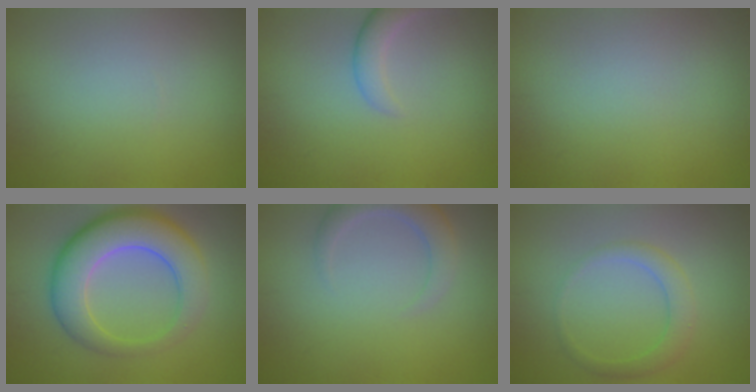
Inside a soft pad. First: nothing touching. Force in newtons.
{"total": 2.6, "press": 2.6, "slide": 0.3}
{"total": 0.0}
{"total": 8.4, "press": 8.4, "slide": 0.3}
{"total": 3.1, "press": 3.1, "slide": 0.5}
{"total": 2.4, "press": 2.4, "slide": 0.1}